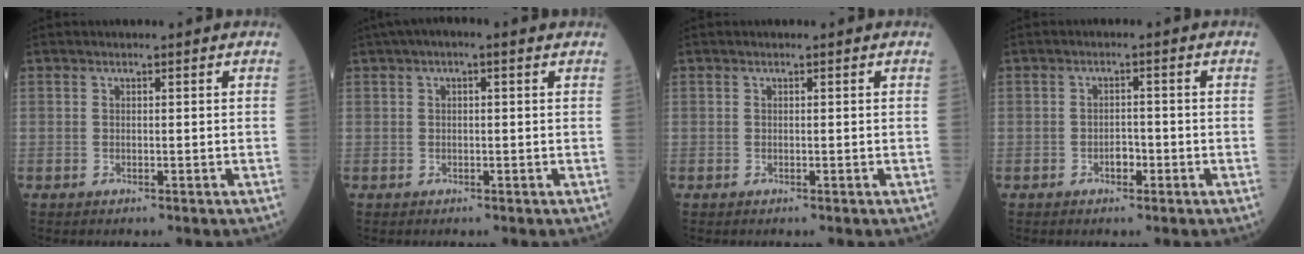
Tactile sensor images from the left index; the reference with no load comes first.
{"total": 3.7, "force": [2.0, 0.8, 3.0], "torque": [-0.052, 0.028, 0.027]}
{"total": 0.0}
{"total": 2.0, "force": [-1.0, 1.1, 1.3], "torque": [-0.020, 0.005, -0.016]}